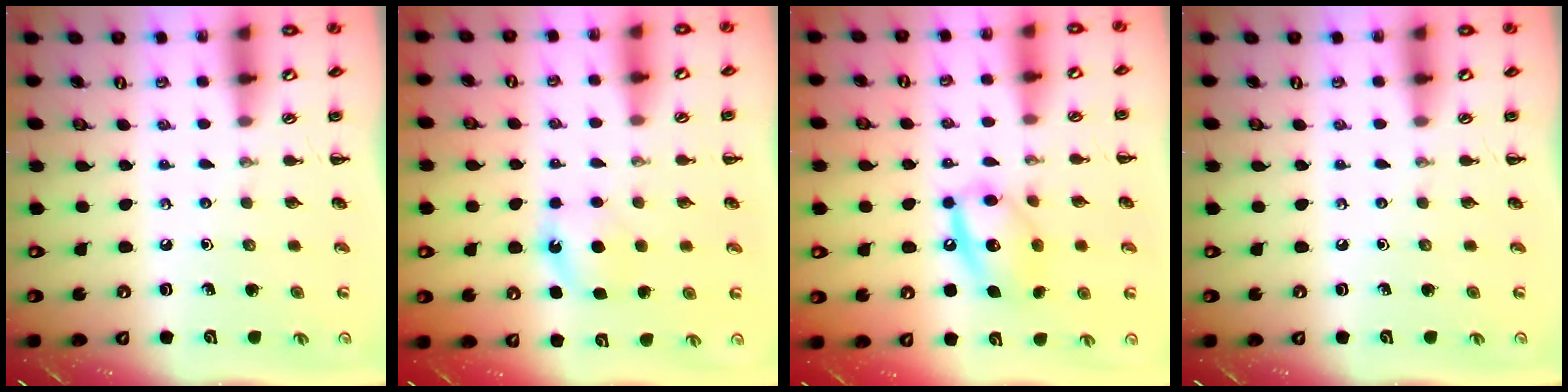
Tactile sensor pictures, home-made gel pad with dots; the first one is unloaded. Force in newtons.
{"total": 5.8, "press": 5.4, "slide": 1.9}
{"total": 13.5, "press": 13.4, "slide": 2.0}
{"total": 0.0}